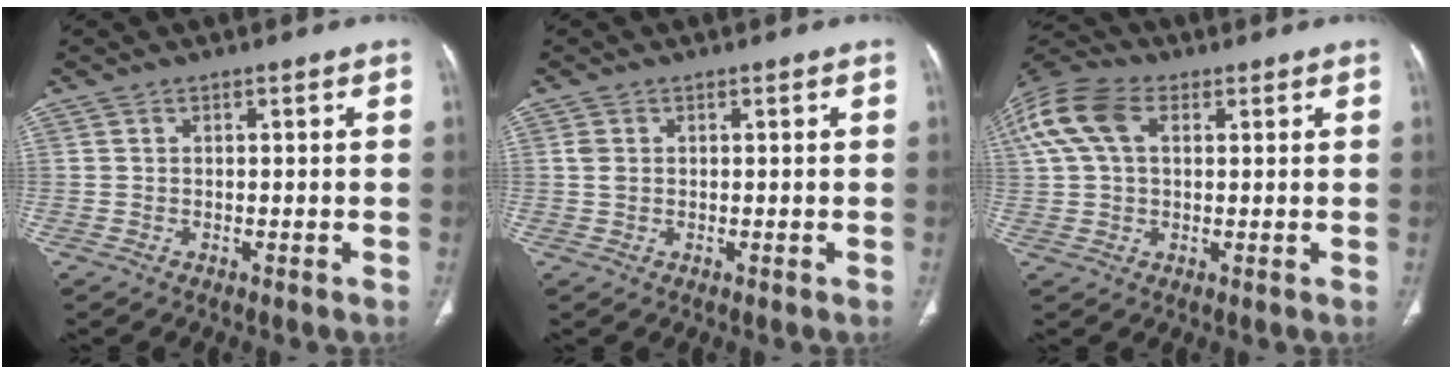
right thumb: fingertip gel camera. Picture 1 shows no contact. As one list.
[{"total": 1.5, "force": [0.3, 1.1, 0.9], "torque": [-0.021, 0.003, 0.010]}, {"total": 13.6, "force": [4.3, 8.6, 9.6], "torque": [-0.221, 0.028, 0.079]}]